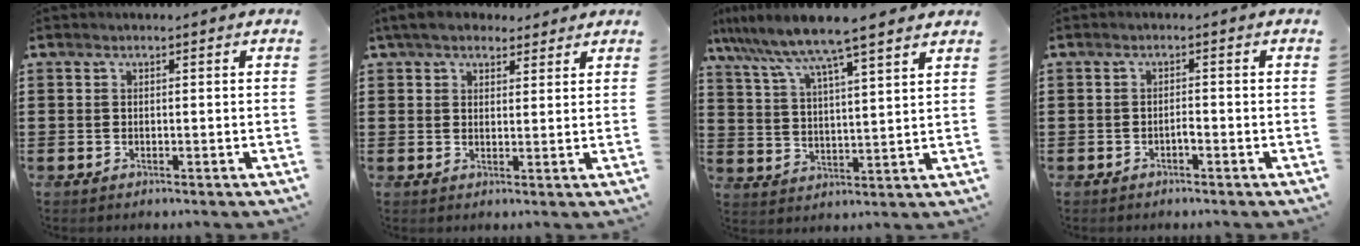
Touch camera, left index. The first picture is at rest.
{"total": 4.5, "force": [3.8, 1.9, 1.5], "torque": [-0.043, 0.002, 0.071]}
{"total": 7.7, "force": [6.6, -0.7, 3.8], "torque": [-0.099, -0.038, 0.110]}
{"total": 1.2, "force": [-0.7, 0.1, 0.9], "torque": [-0.020, -0.001, -0.014]}